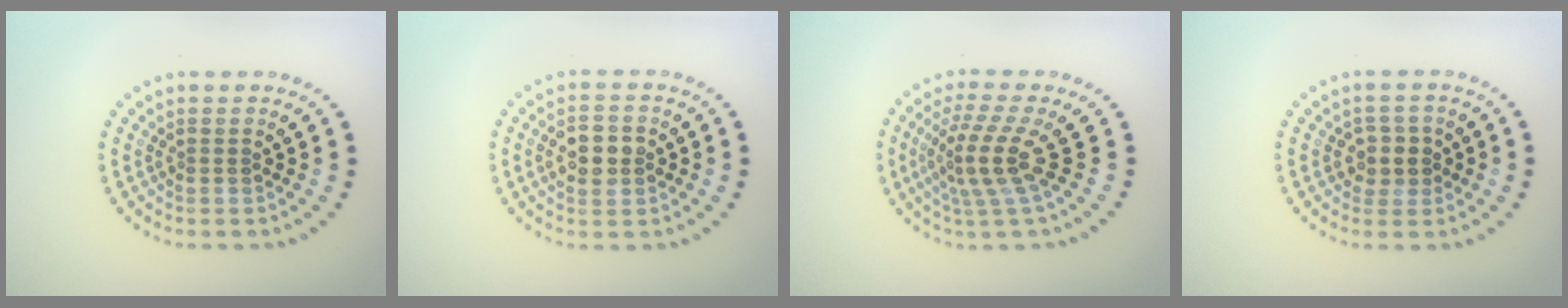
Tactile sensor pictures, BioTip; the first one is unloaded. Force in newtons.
{"total": 3.0, "press": 3.0, "slide": 0.1}
{"total": 4.1, "press": 2.8, "slide": 3.0}
{"total": 2.1, "press": 1.9, "slide": 0.8}